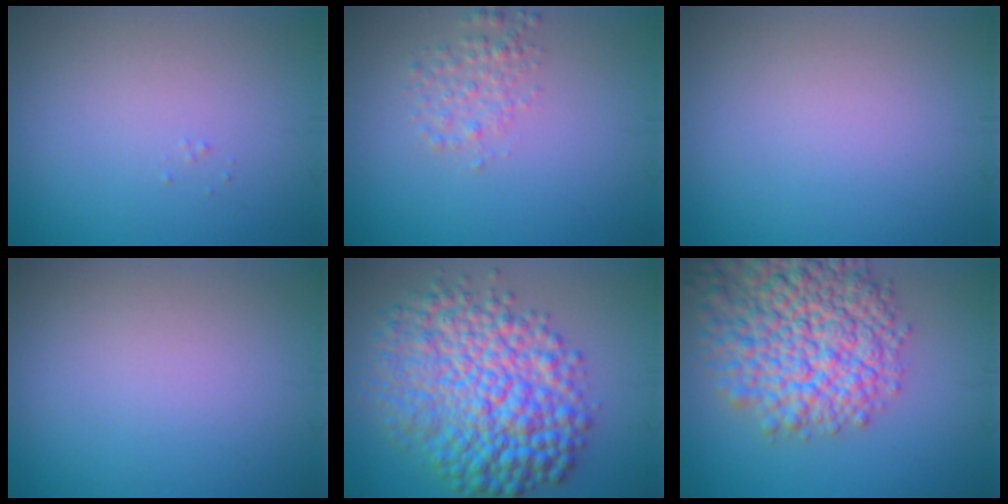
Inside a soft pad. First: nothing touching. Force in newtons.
{"total": 2.0, "press": 2.0, "slide": 0.1}
{"total": 0.0}
{"total": 0.0}
{"total": 11.0, "press": 11.0, "slide": 0.1}
{"total": 11.0, "press": 11.0, "slide": 0.5}